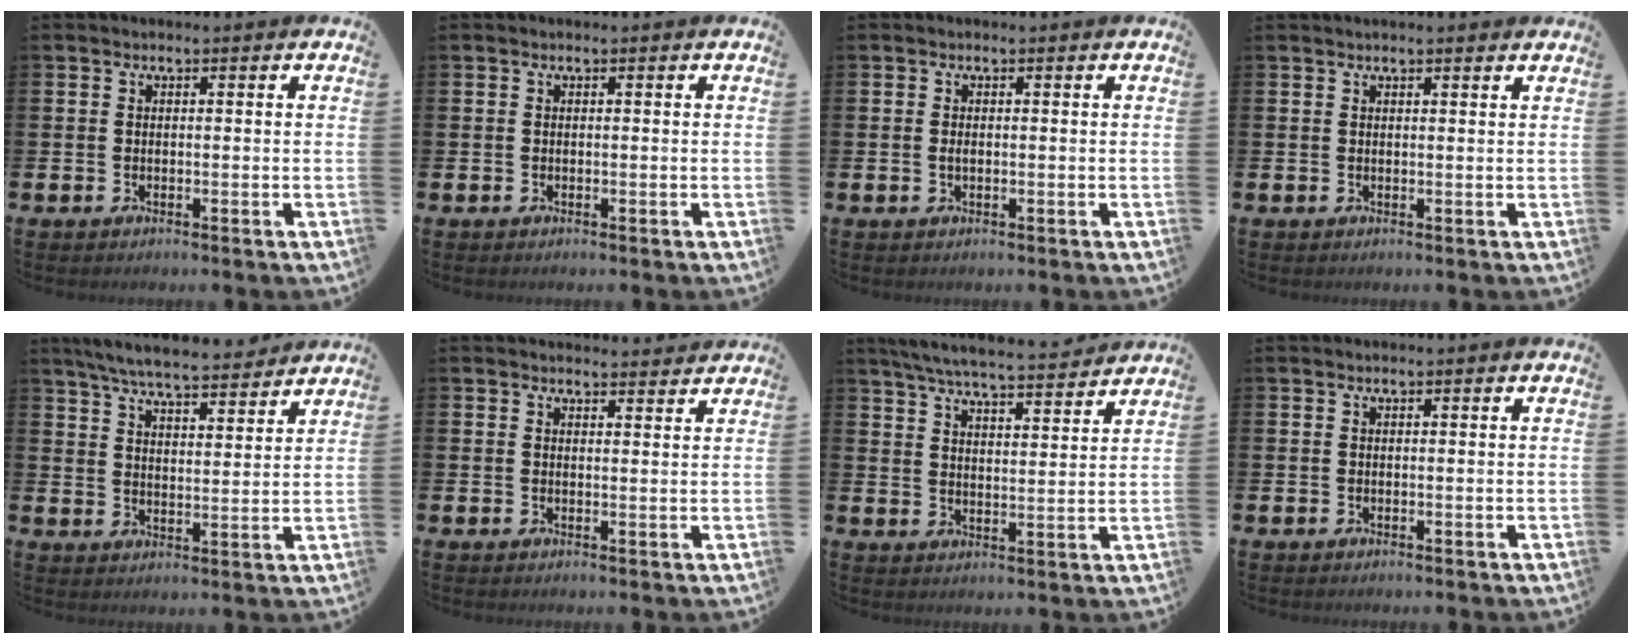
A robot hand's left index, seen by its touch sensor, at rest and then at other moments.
{"total": 0.0}
{"total": 0.6, "force": [0.0, 0.3, 0.5], "torque": [-0.016, 0.003, -0.001]}
{"total": 1.2, "force": [1.1, -0.1, 0.4], "torque": [-0.002, -0.005, 0.019]}
{"total": 6.7, "force": [6.4, 0.7, 1.9], "torque": [-0.053, -0.041, 0.111]}
{"total": 2.2, "force": [2.2, 0.3, -0.1], "torque": [0.009, -0.015, 0.038]}
{"total": 6.5, "force": [6.2, 0.4, 2.0], "torque": [-0.054, -0.041, 0.106]}
{"total": 0.0}